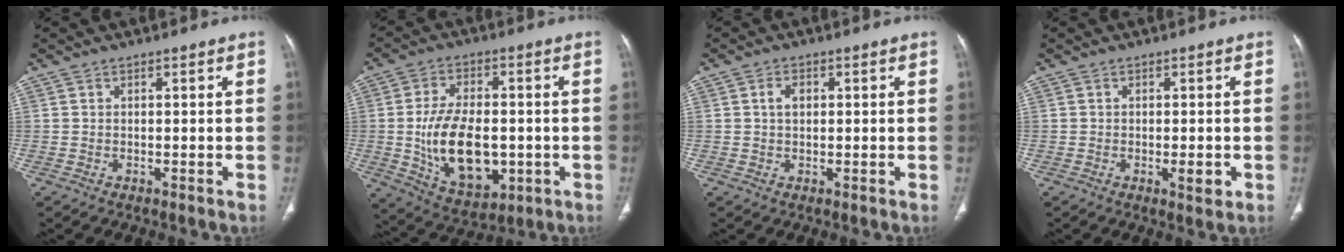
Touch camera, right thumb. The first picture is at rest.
{"total": 16.1, "force": [-1.9, 9.4, 12.9], "torque": [-0.204, -0.003, -0.012]}
{"total": 2.7, "force": [0.6, 1.8, 1.9], "torque": [-0.032, 0.006, 0.010]}
{"total": 2.8, "force": [-0.8, 0.9, 2.5], "torque": [-0.031, -0.003, -0.008]}